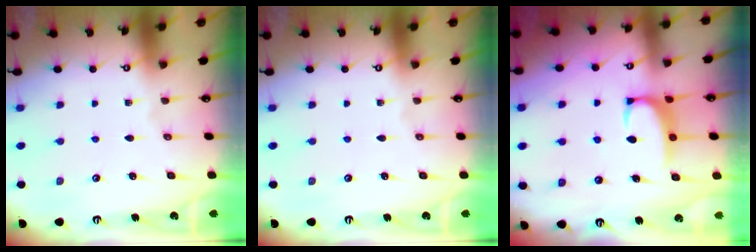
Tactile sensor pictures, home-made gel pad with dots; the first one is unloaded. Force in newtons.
{"total": 0.0}
{"total": 2.3, "press": 2.3, "slide": 0.6}